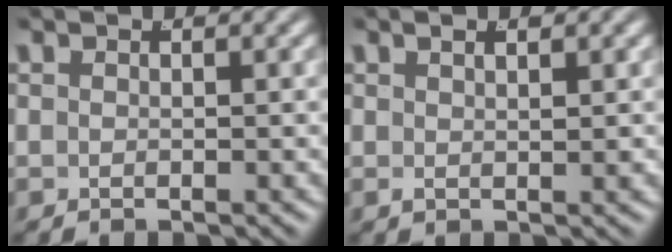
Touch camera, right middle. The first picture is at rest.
{"total": 1.4, "force": [0.7, 0.0, 1.2], "torque": [-0.009, 0.001, 0.015]}